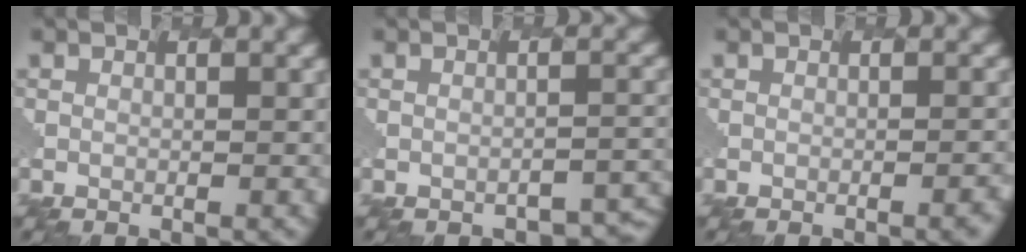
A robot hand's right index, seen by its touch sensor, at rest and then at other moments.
{"total": 3.0, "force": [-2.2, 0.9, 1.8], "torque": [-0.036, -0.008, -0.024]}
{"total": 3.0, "force": [-0.9, 1.3, 2.6], "torque": [-0.013, 0.002, -0.004]}